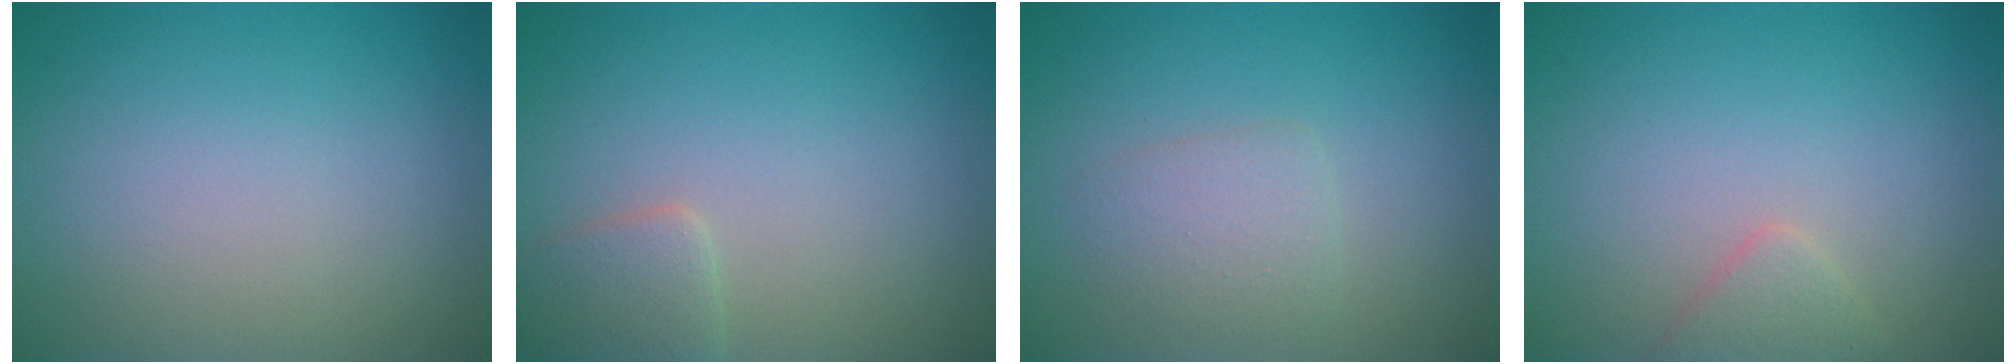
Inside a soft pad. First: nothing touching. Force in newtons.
{"total": 2.1, "press": 2.0, "slide": 0.2}
{"total": 2.0, "press": 2.0, "slide": 0.0}
{"total": 1.6, "press": 1.6, "slide": 0.1}